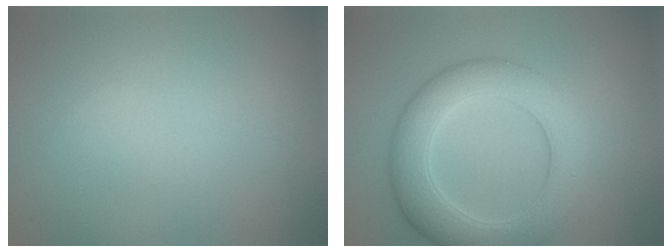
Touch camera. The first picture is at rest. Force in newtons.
{"total": 7.0, "press": 6.9, "slide": 0.3}